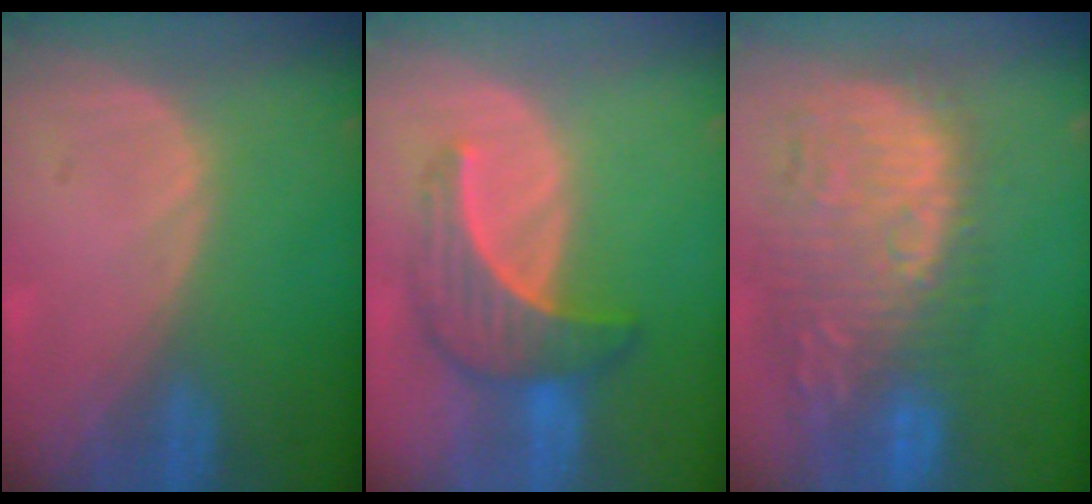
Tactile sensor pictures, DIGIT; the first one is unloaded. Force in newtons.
{"total": 6.7, "press": 6.7, "slide": 0.7}
{"total": 13.5, "press": 12.1, "slide": 5.9}